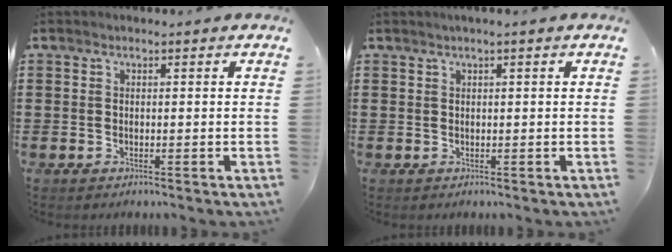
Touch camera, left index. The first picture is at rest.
{"total": 0.8, "force": [0.4, -0.1, 0.7], "torque": [-0.010, -0.002, 0.007]}